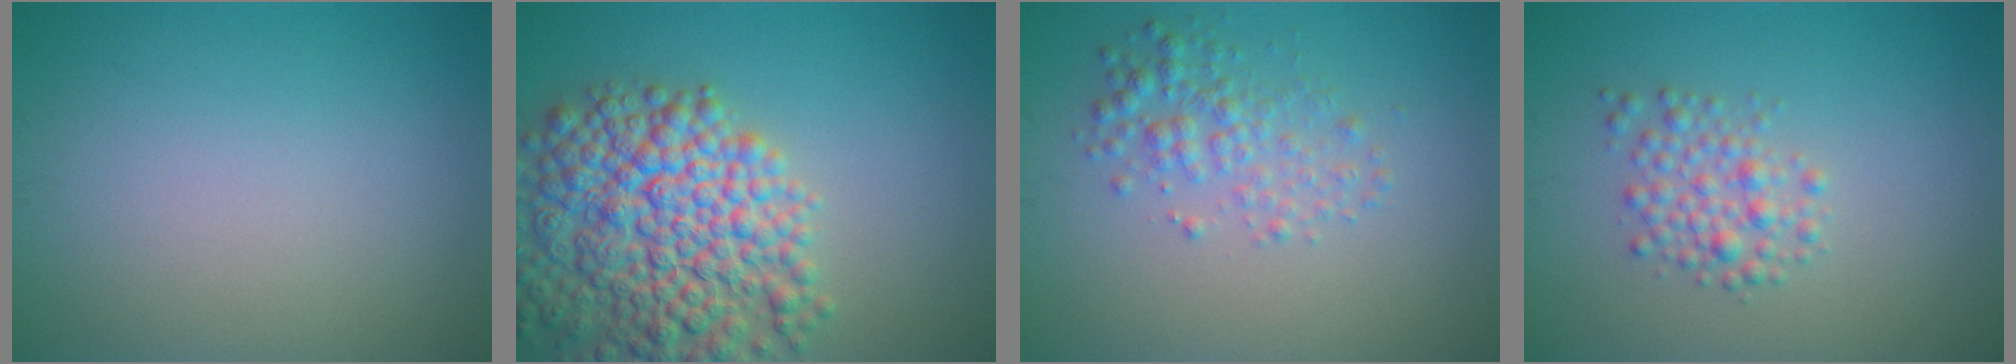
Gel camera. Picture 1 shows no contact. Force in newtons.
{"total": 10.3, "press": 10.3, "slide": 0.5}
{"total": 2.6, "press": 2.6, "slide": 0.0}
{"total": 2.5, "press": 2.5, "slide": 0.1}